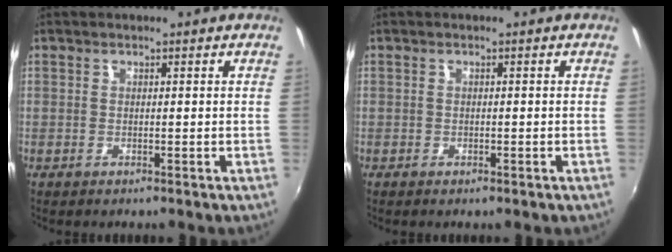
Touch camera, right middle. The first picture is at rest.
{"total": 0.8, "force": [-0.6, 0.5, 0.3], "torque": [-0.006, -0.006, -0.011]}